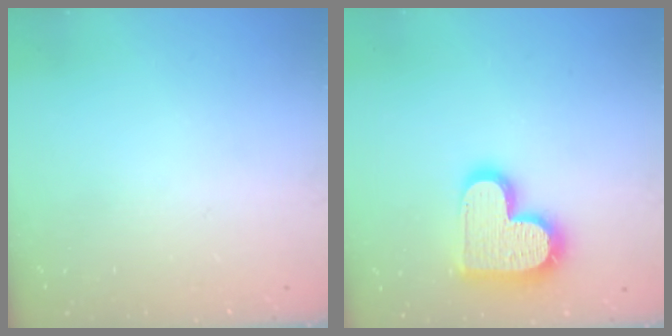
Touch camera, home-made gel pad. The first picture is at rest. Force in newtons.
{"total": 17.6, "press": 17.6, "slide": 1.3}